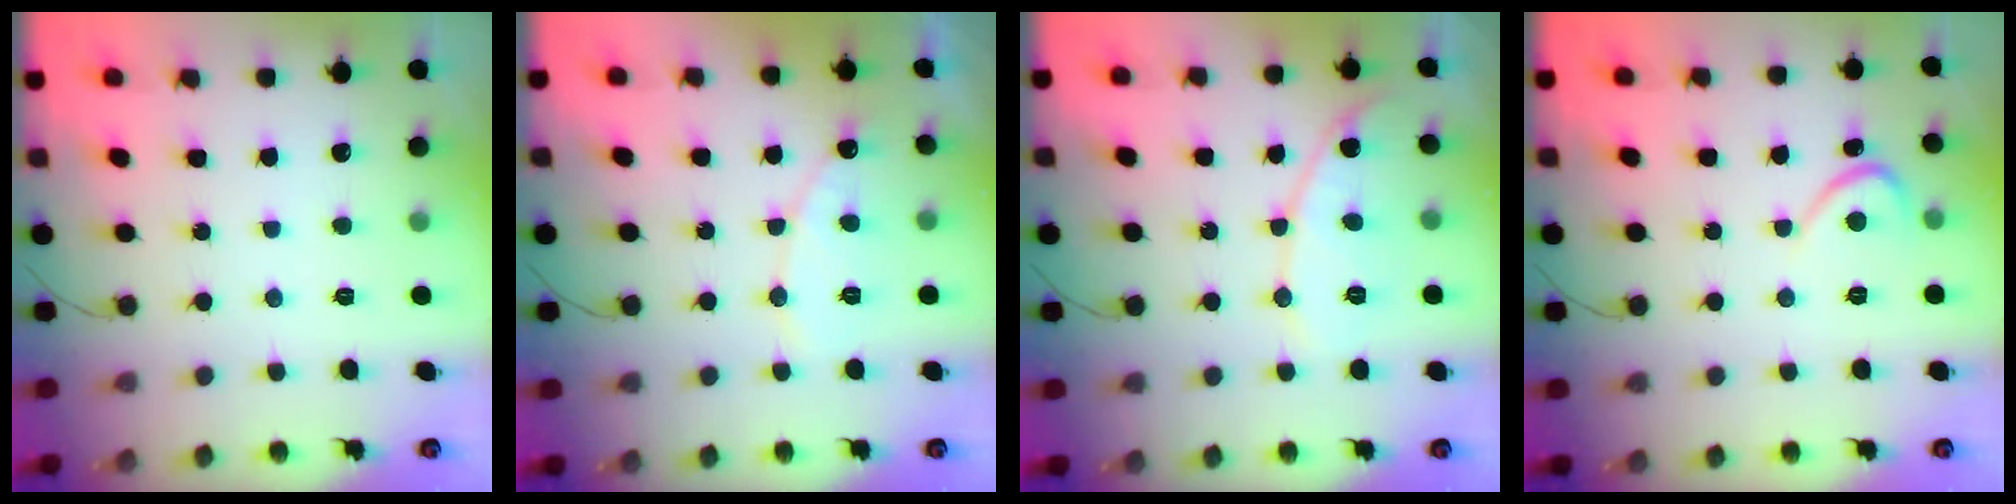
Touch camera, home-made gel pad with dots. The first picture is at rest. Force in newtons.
{"total": 8.7, "press": 8.6, "slide": 0.8}
{"total": 9.3, "press": 9.3, "slide": 0.3}
{"total": 2.7, "press": 2.7, "slide": 0.3}